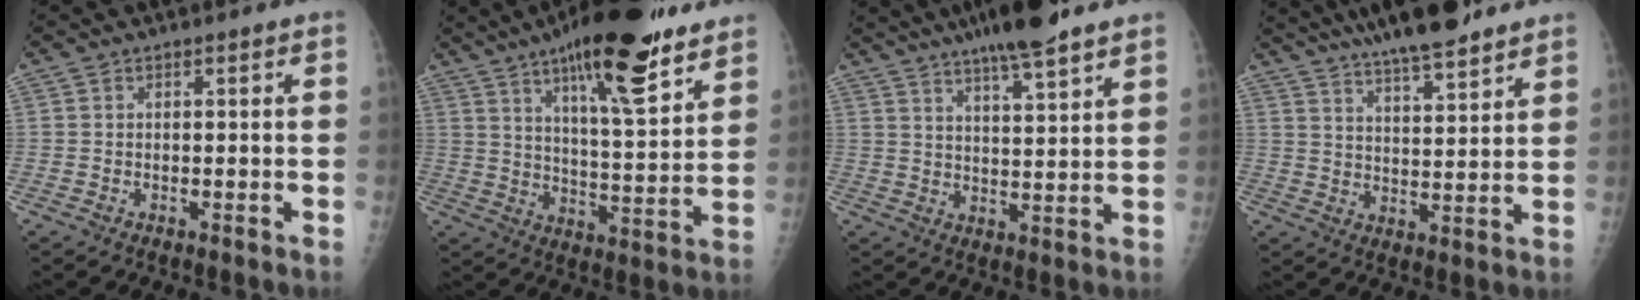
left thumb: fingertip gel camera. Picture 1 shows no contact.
{"total": 21.2, "force": [13.7, 5.2, 15.3], "torque": [-0.218, -0.059, 0.214]}
{"total": 11.9, "force": [9.0, 1.5, 7.7], "torque": [-0.113, -0.031, 0.147]}
{"total": 15.3, "force": [12.5, 2.8, 8.2], "torque": [-0.114, -0.046, 0.200]}